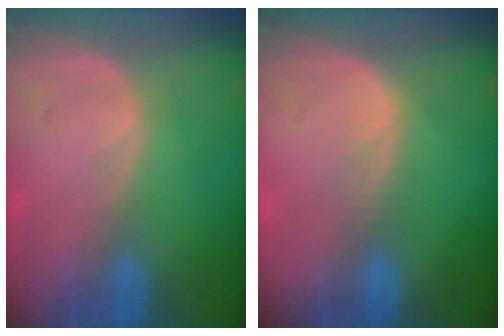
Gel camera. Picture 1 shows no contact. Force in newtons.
{"total": 1.6, "press": 1.6, "slide": 0.1}